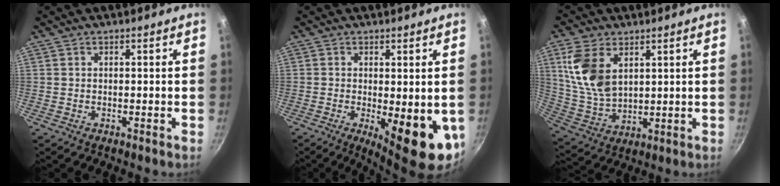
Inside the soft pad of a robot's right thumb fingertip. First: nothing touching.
{"total": 11.9, "force": [-2.4, 4.1, 11.0], "torque": [-0.125, -0.011, -0.019]}
{"total": 12.3, "force": [4.5, 7.5, 8.7], "torque": [-0.162, -0.022, 0.102]}